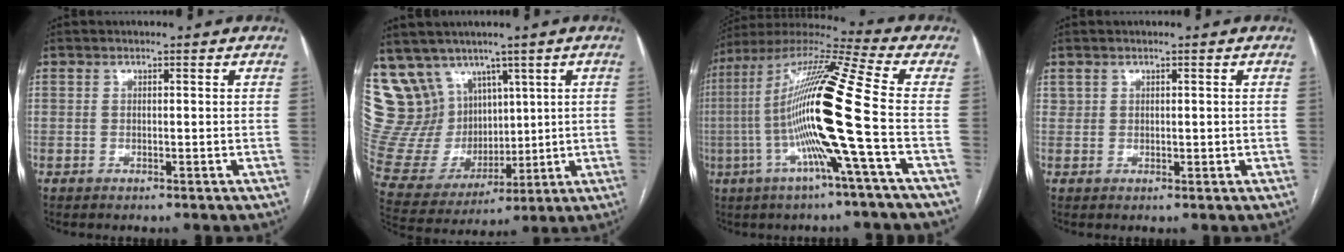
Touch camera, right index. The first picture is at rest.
{"total": 19.5, "force": [10.3, 14.9, 7.3], "torque": [-0.186, 0.067, 0.228]}
{"total": 18.5, "force": [-3.3, -1.4, 18.2], "torque": [-0.345, 0.004, -0.080]}
{"total": 1.4, "force": [0.6, 1.0, 0.8], "torque": [-0.016, 0.004, 0.019]}